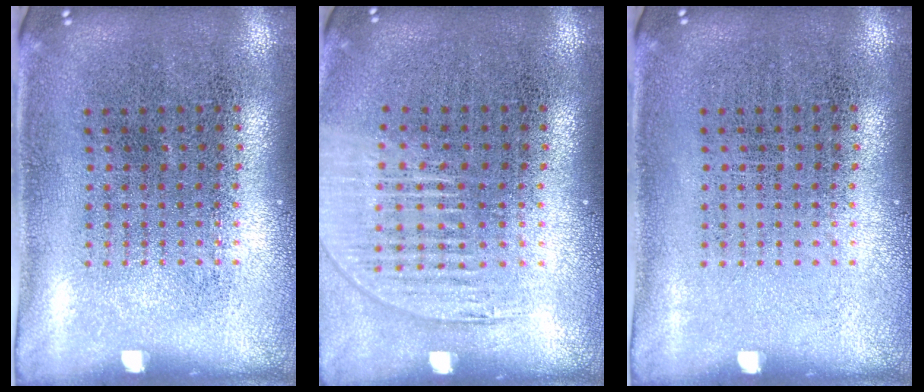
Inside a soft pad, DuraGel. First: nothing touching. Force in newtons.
{"total": 1.2, "press": 1.1, "slide": 0.5}
{"total": 0.0}